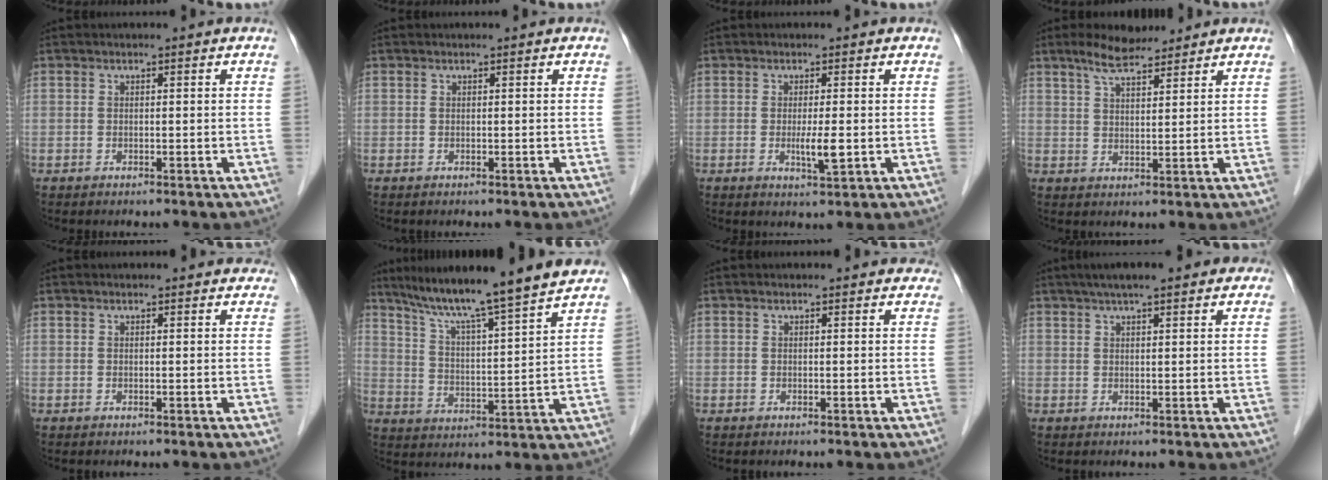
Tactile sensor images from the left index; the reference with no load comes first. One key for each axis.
{"total": 0.0}
{"total": 2.9, "fx": -0.4, "fy": 0.3, "fz": 2.9, "tx": -0.054, "ty": -0.006, "tz": -0.005}
{"total": 5.8, "fx": 4.8, "fy": 1.3, "fz": 3.0, "tx": -0.067, "ty": 0.015, "tz": 0.087}
{"total": 4.3, "fx": 4.1, "fy": 1.2, "fz": 0.9, "tx": -0.003, "ty": 0.015, "tz": 0.034}
{"total": 14.6, "fx": 12.7, "fy": -1.4, "fz": 7.1, "tx": -0.122, "ty": 0.004, "tz": 0.199}
{"total": 3.9, "fx": 3.7, "fy": 1.2, "fz": 0.8, "tx": -0.002, "ty": 0.015, "tz": 0.030}
{"total": 7.9, "fx": 5.9, "fy": 1.6, "fz": 5.1, "tx": -0.068, "ty": 0.036, "tz": 0.080}